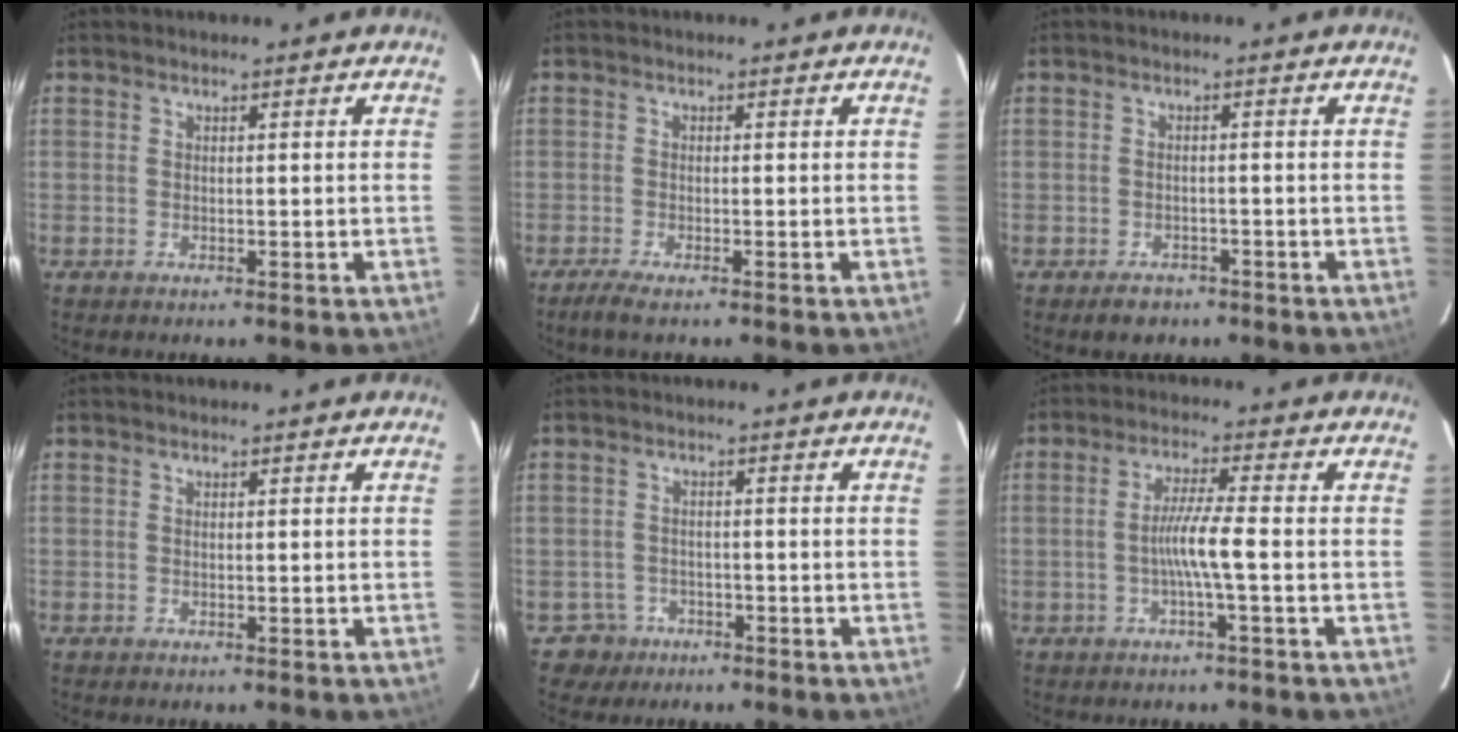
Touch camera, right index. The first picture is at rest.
{"total": 2.4, "force": [-1.7, 0.2, 1.7], "torque": [-0.036, -0.006, -0.035]}
{"total": 2.9, "force": [-2.0, 1.9, 0.9], "torque": [-0.016, 0.002, -0.024]}
{"total": 0.0}
{"total": 3.8, "force": [-1.9, 3.1, -0.7], "torque": [0.013, 0.012, -0.030]}
{"total": 5.2, "force": [-1.1, -0.7, 5.0], "torque": [-0.095, 0.005, -0.021]}